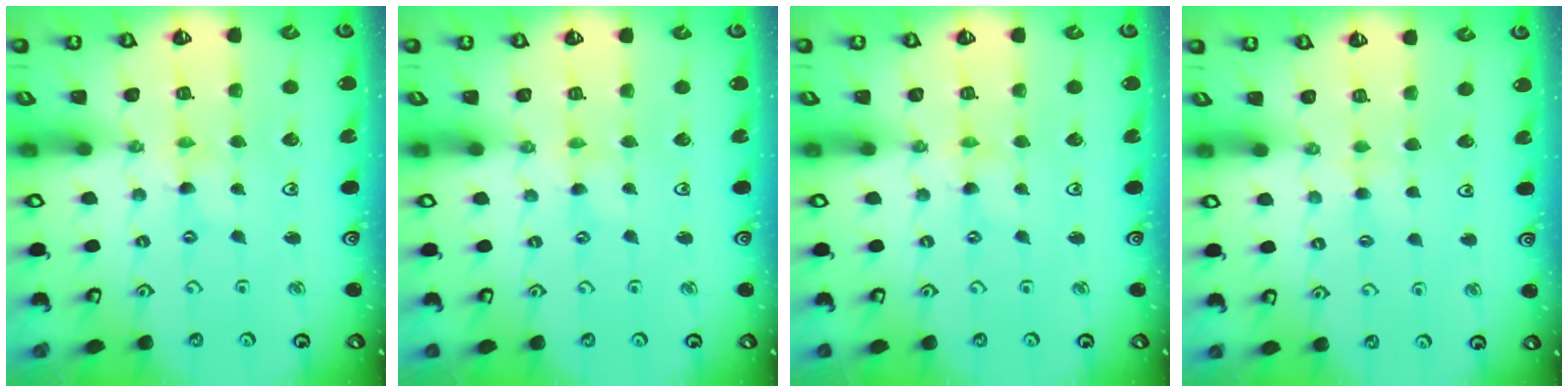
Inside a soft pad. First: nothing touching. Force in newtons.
{"total": 0.0}
{"total": 0.8, "press": 0.8, "slide": 0.2}
{"total": 3.1, "press": 3.1, "slide": 0.6}